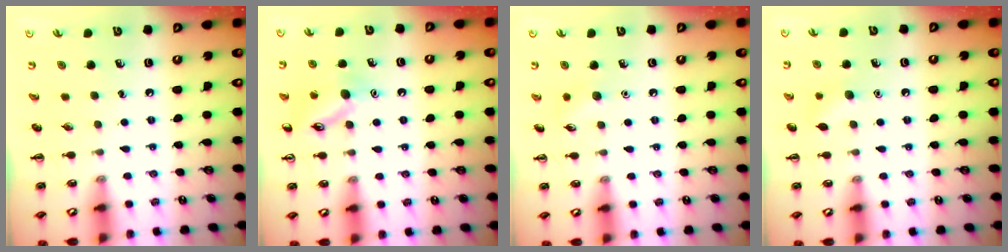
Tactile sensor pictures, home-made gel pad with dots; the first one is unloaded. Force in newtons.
{"total": 11.5, "press": 11.4, "slide": 1.3}
{"total": 5.3, "press": 5.0, "slide": 1.5}
{"total": 6.1, "press": 6.0, "slide": 1.4}